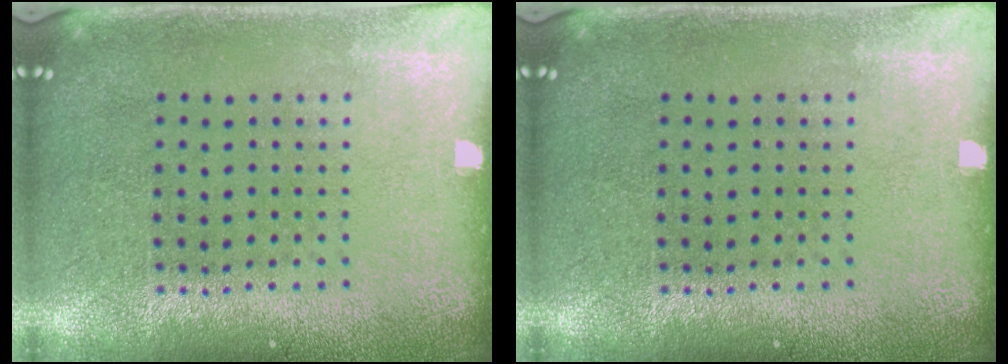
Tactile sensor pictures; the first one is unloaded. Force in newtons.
{"total": 0.0}